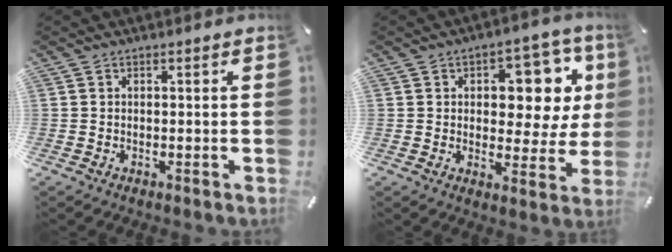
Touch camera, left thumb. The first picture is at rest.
{"total": 11.7, "force": [4.6, 7.1, 8.1], "torque": [-0.091, -0.034, 0.076]}